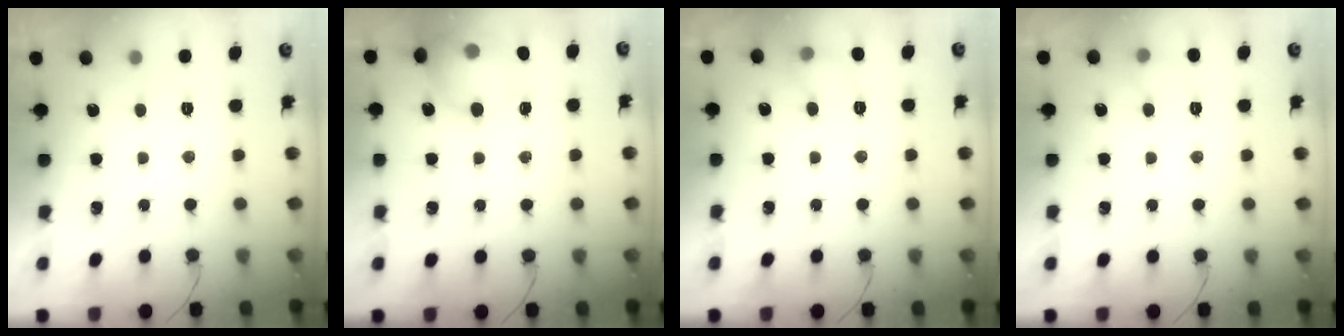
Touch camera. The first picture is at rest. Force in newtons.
{"total": 15.0, "press": 14.9, "slide": 2.2}
{"total": 6.2, "press": 6.0, "slide": 1.6}
{"total": 3.7, "press": 3.6, "slide": 0.9}